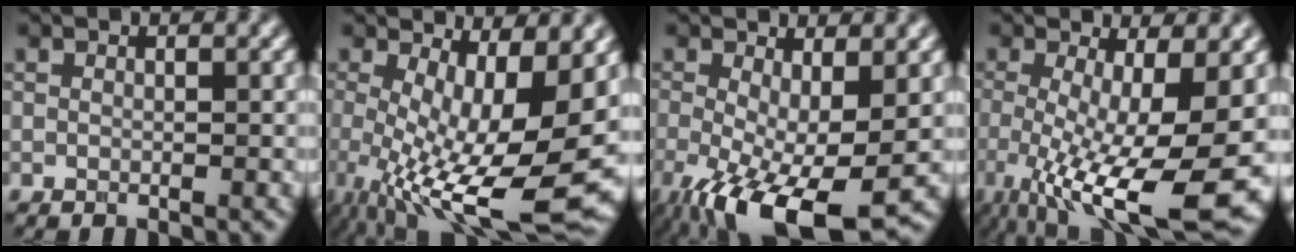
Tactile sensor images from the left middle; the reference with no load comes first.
{"total": 13.1, "force": [-1.8, 4.6, 12.1], "torque": [-0.197, -0.029, -0.013]}
{"total": 10.4, "force": [-3.6, 4.0, 8.8], "torque": [-0.171, -0.030, -0.052]}
{"total": 13.1, "force": [-3.7, 3.8, 12.0], "torque": [-0.194, -0.029, -0.052]}